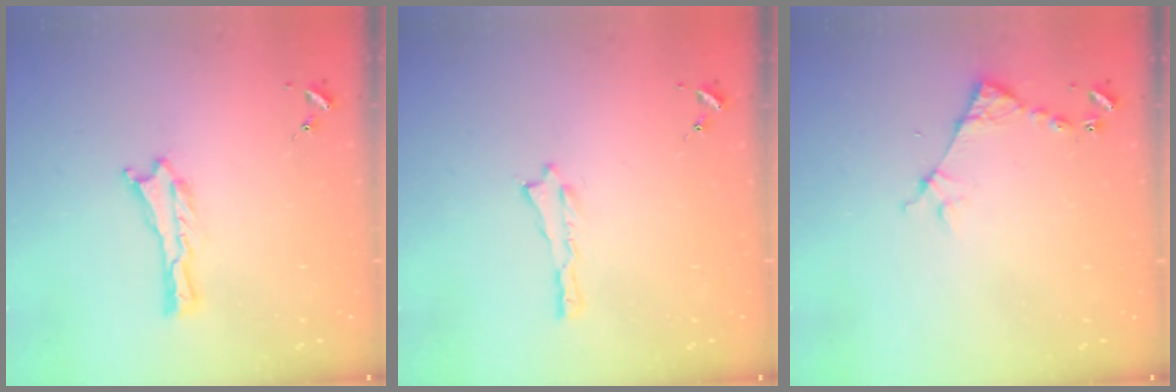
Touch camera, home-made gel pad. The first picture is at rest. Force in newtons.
{"total": 0.0}
{"total": 3.8, "press": 3.8, "slide": 0.4}